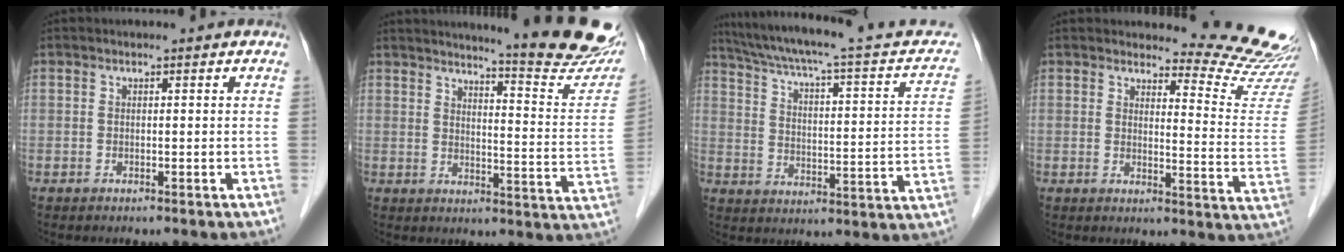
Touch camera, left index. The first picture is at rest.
{"total": 18.3, "force": [16.6, 0.3, 7.7], "torque": [-0.105, -0.103, 0.191]}
{"total": 23.0, "force": [19.3, 3.2, 12.2], "torque": [-0.182, -0.004, 0.245]}
{"total": 13.9, "force": [13.8, -0.3, 1.6], "torque": [-0.008, -0.141, 0.136]}